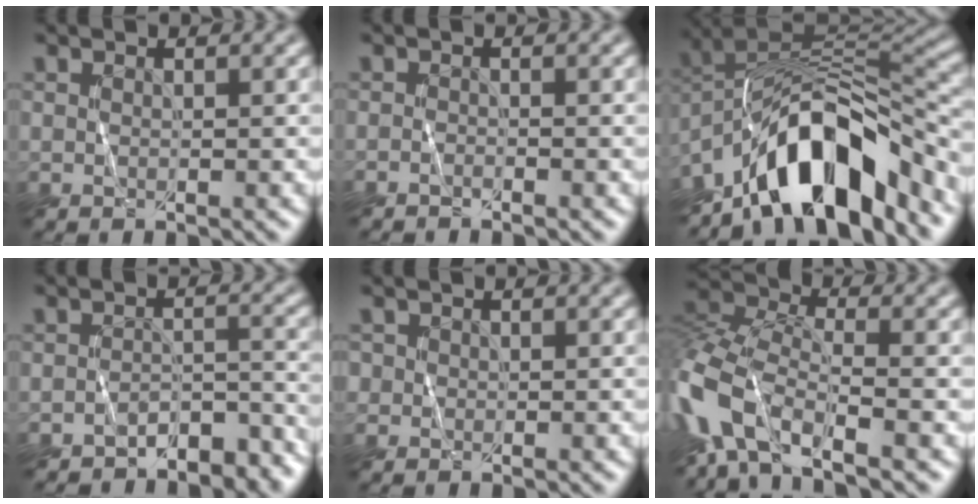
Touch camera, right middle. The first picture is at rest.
{"total": 0.8, "force": [-0.8, -0.1, -0.2], "torque": [0.004, 0.001, -0.014]}
{"total": 11.5, "force": [-7.6, 4.3, 7.4], "torque": [-0.104, 0.014, -0.145]}
{"total": 3.7, "force": [-3.5, 1.1, 0.7], "torque": [-0.004, 0.004, -0.051]}
{"total": 0.8, "force": [0.0, 0.8, 0.0], "torque": [0.005, 0.000, 0.001]}
{"total": 9.4, "force": [-4.4, 4.9, 6.8], "torque": [-0.159, -0.003, -0.099]}